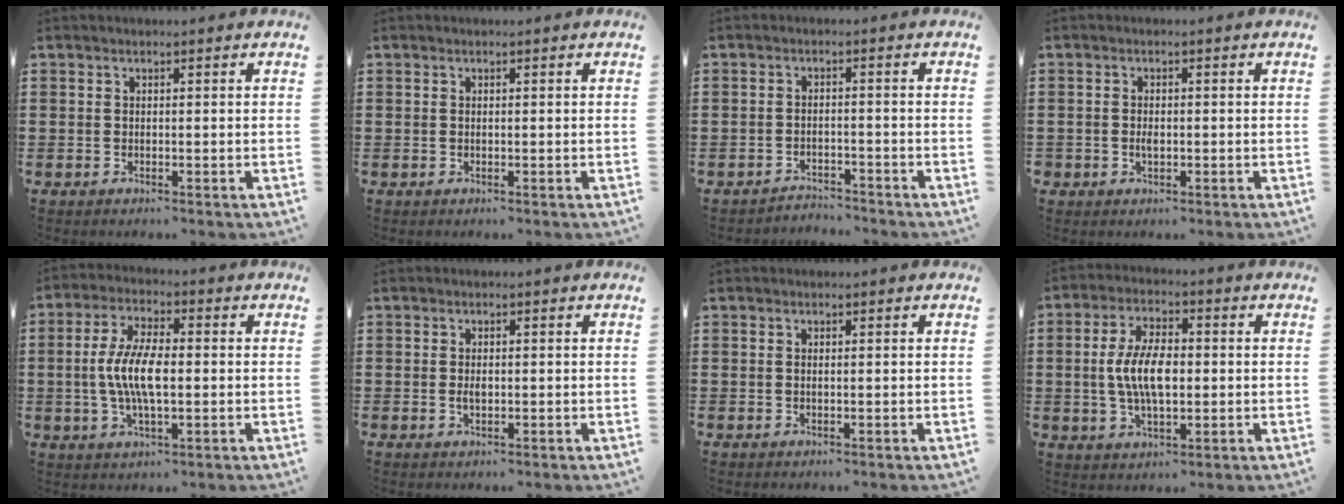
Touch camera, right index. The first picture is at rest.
{"total": 0.0}
{"total": 2.7, "force": [-2.6, 0.2, -0.3], "torque": [-0.004, 0.001, -0.059]}
{"total": 1.2, "force": [-0.3, 0.9, 0.7], "torque": [-0.015, 0.004, -0.006]}
{"total": 7.9, "force": [-0.7, 2.9, 7.4], "torque": [-0.164, -0.006, -0.021]}
{"total": 1.3, "force": [-0.1, 0.6, 1.1], "torque": [-0.022, 0.003, -0.003]}
{"total": 0.0}
{"total": 7.7, "force": [-0.2, 3.5, 6.9], "torque": [-0.146, 0.004, -0.010]}